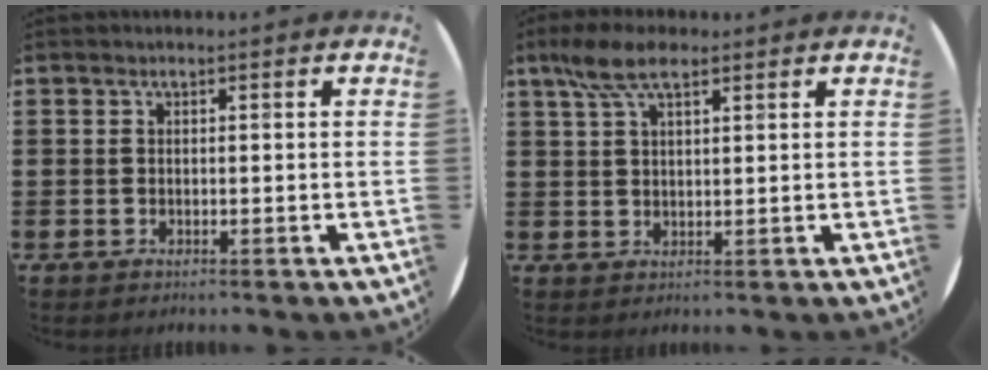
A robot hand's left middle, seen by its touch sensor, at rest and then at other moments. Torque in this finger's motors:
{"motor_torque": [1.13, -1.01, 0.13, 0.04]}